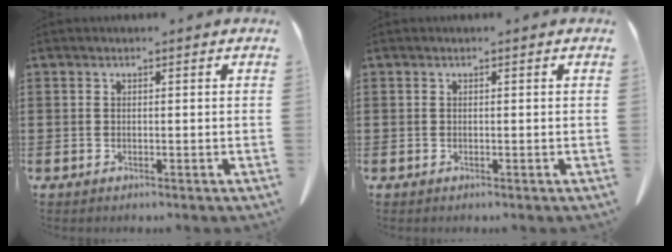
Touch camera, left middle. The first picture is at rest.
{"total": 0.0}